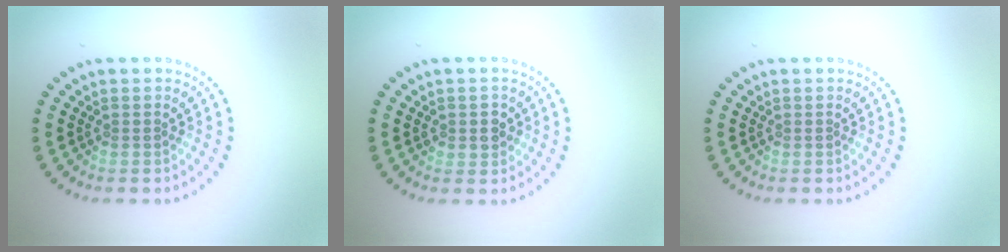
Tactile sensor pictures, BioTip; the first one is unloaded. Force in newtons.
{"total": 1.8, "press": 1.7, "slide": 0.6}
{"total": 0.0}